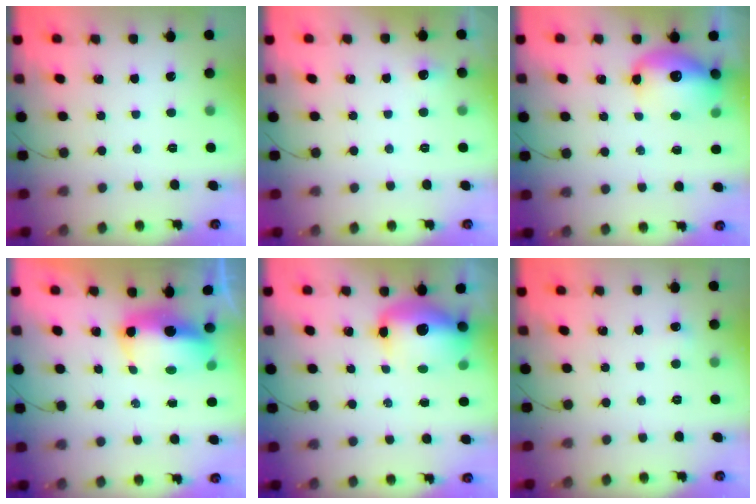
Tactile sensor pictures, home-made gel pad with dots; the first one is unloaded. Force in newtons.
{"total": 3.6, "press": 3.3, "slide": 1.5}
{"total": 12.9, "press": 12.6, "slide": 2.6}
{"total": 8.8, "press": 8.7, "slide": 1.6}
{"total": 12.9, "press": 12.5, "slide": 3.3}
{"total": 3.6, "press": 3.4, "slide": 1.0}